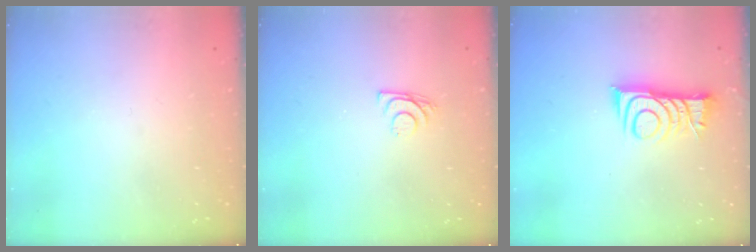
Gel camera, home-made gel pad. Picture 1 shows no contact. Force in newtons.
{"total": 7.2, "press": 7.2, "slide": 0.6}
{"total": 8.8, "press": 8.8, "slide": 0.1}